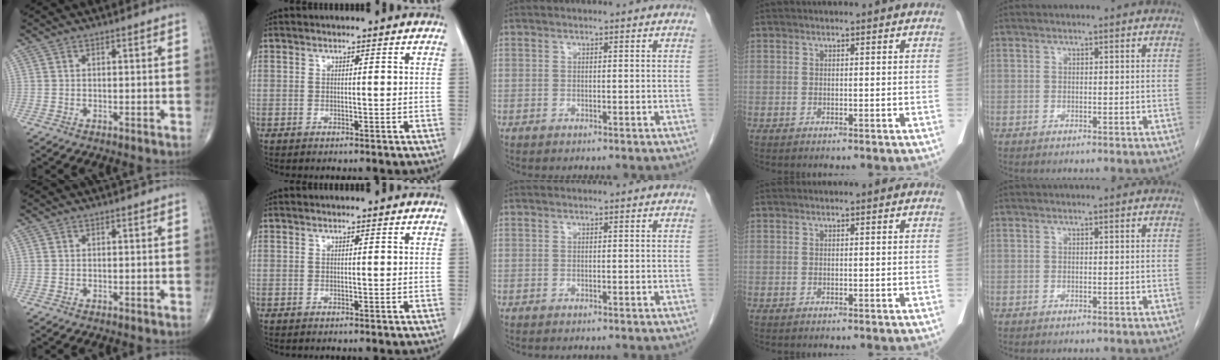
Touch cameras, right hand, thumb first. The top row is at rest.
{}